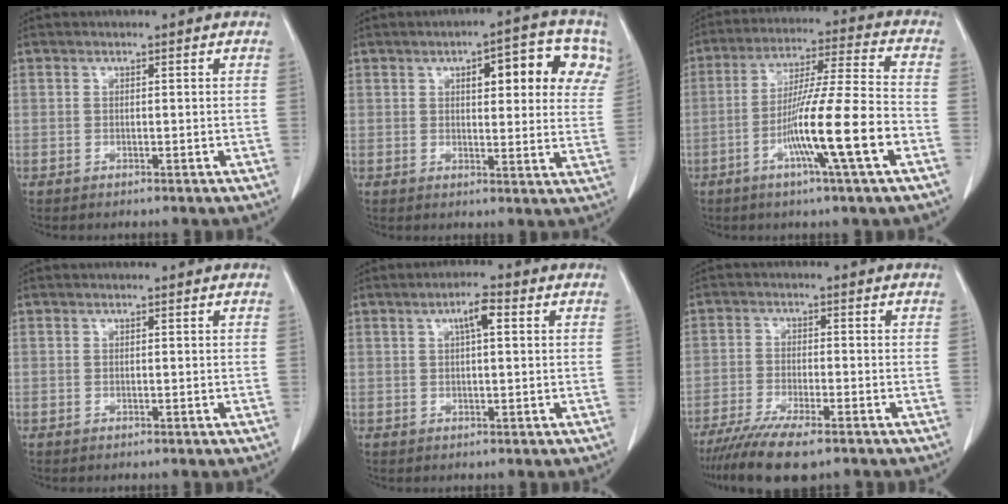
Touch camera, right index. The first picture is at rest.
{"total": 12.1, "force": [5.3, 3.8, 10.2], "torque": [-0.120, 0.020, 0.059]}
{"total": 14.2, "force": [-5.1, -1.0, 13.2], "torque": [-0.238, -0.010, -0.095]}
{"total": 0.0}
{"total": 3.5, "force": [1.2, 0.6, 3.2], "torque": [-0.057, 0.009, 0.019]}
{"total": 9.7, "force": [-7.4, 1.8, 5.9], "torque": [-0.096, -0.020, -0.119]}